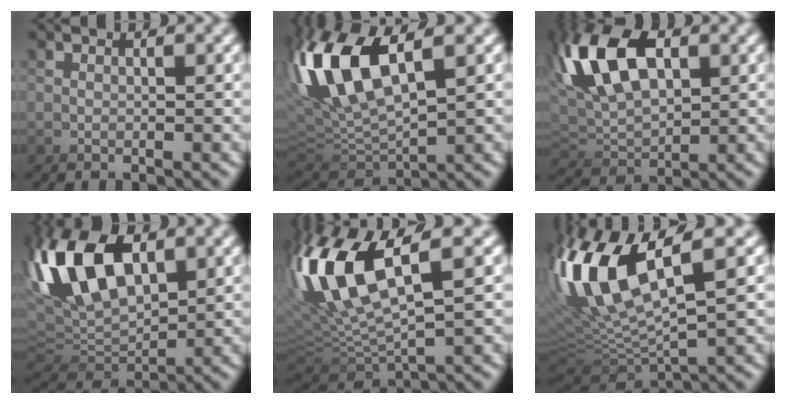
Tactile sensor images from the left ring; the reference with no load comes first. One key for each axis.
{"total": 6.3, "fx": 2.5, "fy": 3.0, "fz": 4.9, "tx": -0.165, "ty": 0.013, "tz": 0.029}
{"total": 4.9, "fx": 1.8, "fy": 3.4, "fz": 2.9, "tx": -0.099, "ty": 0.004, "tz": 0.021}
{"total": 8.4, "fx": 2.7, "fy": 5.5, "fz": 5.8, "tx": -0.151, "ty": 0.009, "tz": 0.034}
{"total": 6.1, "fx": 2.0, "fy": 2.6, "fz": 5.1, "tx": -0.169, "ty": 0.013, "tz": 0.026}
{"total": 6.3, "fx": 2.4, "fy": 2.1, "fz": 5.5, "tx": -0.166, "ty": 0.022, "tz": 0.025}